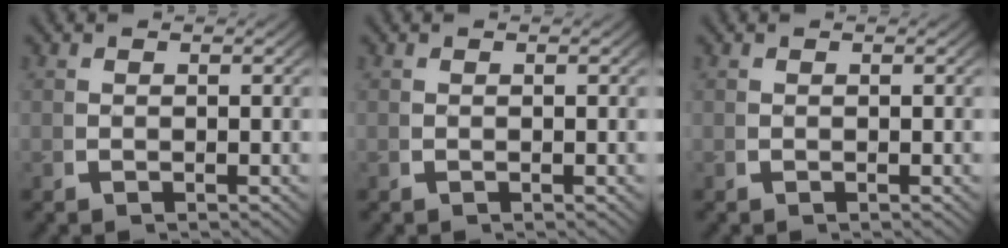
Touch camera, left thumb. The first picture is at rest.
{"total": 0.0}
{"total": 0.0}